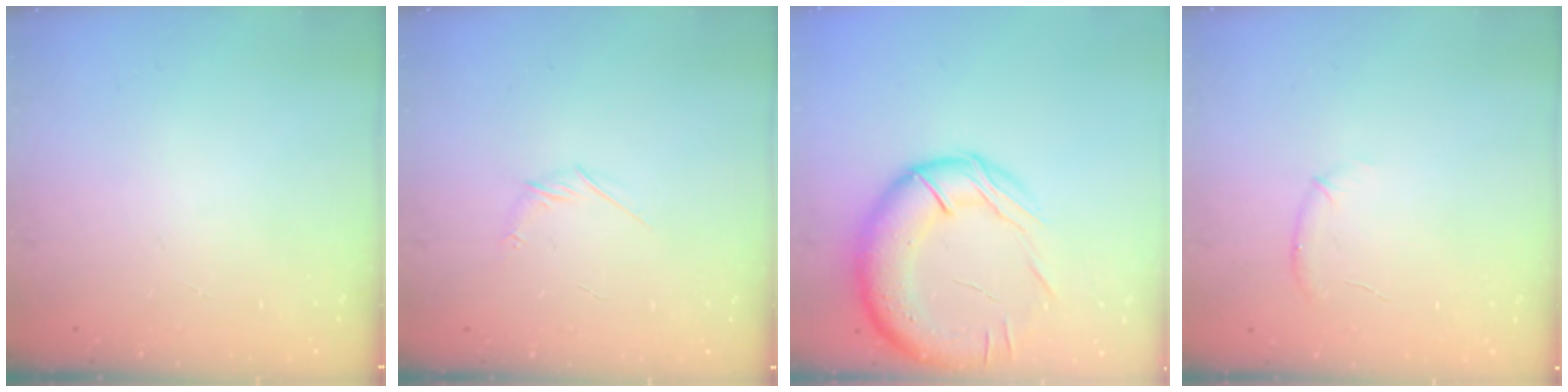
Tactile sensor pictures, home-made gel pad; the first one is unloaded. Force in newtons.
{"total": 4.3, "press": 4.1, "slide": 1.1}
{"total": 19.3, "press": 19.1, "slide": 2.8}
{"total": 5.8, "press": 5.4, "slide": 2.2}